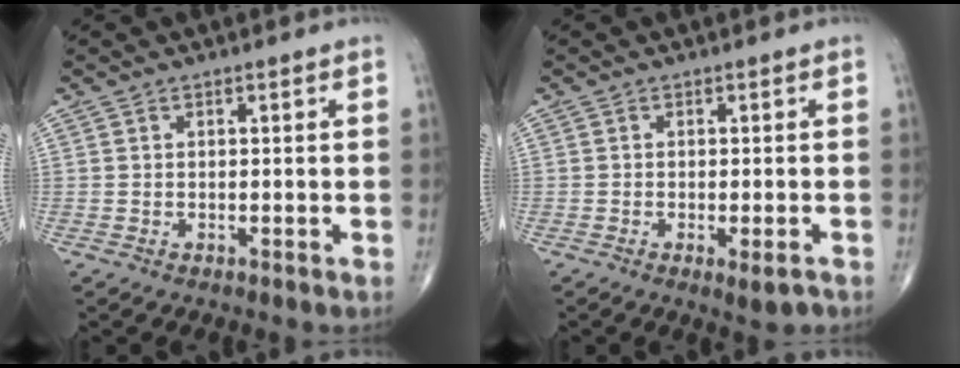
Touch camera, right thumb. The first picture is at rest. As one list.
[{"total": 3.2, "force": [-1.6, 0.9, 2.6], "torque": [-0.032, -0.001, -0.019]}]